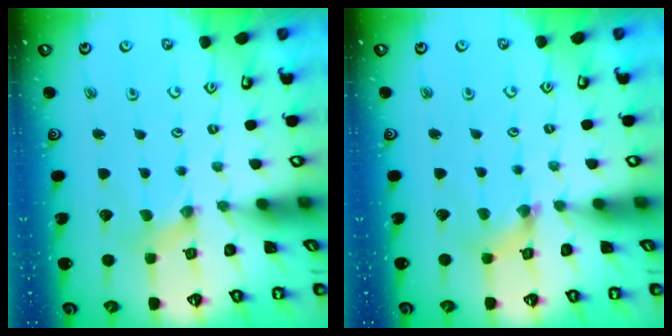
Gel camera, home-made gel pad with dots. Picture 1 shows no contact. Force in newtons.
{"total": 2.8, "press": 2.8, "slide": 0.3}